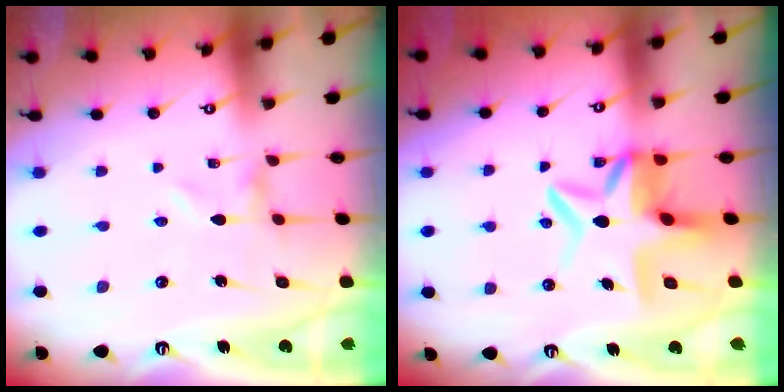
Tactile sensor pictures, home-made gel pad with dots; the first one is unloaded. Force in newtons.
{"total": 10.0, "press": 9.6, "slide": 2.8}